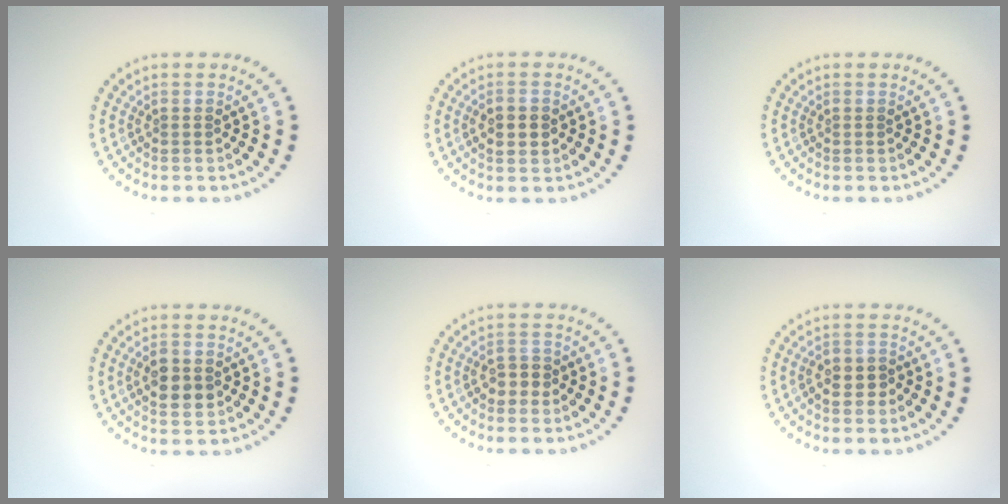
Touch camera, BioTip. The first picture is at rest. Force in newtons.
{"total": 2.2, "press": 2.1, "slide": 0.1}
{"total": 0.0}
{"total": 3.2, "press": 3.2, "slide": 0.1}
{"total": 1.7, "press": 1.7, "slide": 0.3}
{"total": 2.1, "press": 2.0, "slide": 0.6}